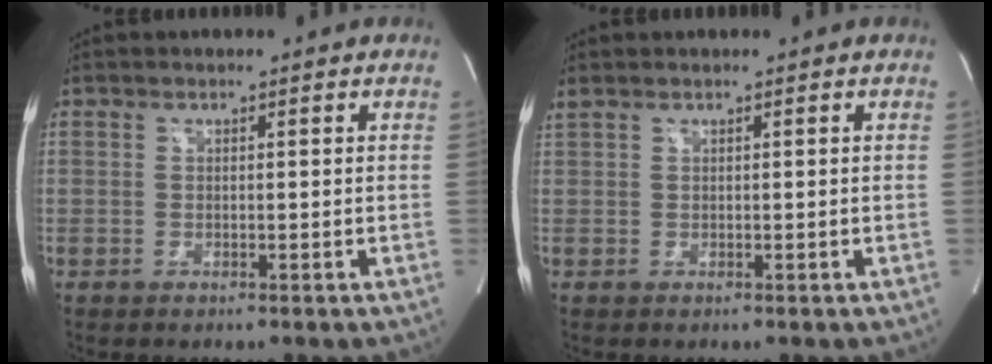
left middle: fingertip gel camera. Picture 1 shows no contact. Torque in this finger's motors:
{"motor_torque": [0.91, -0.87, 0.58, 0.21]}